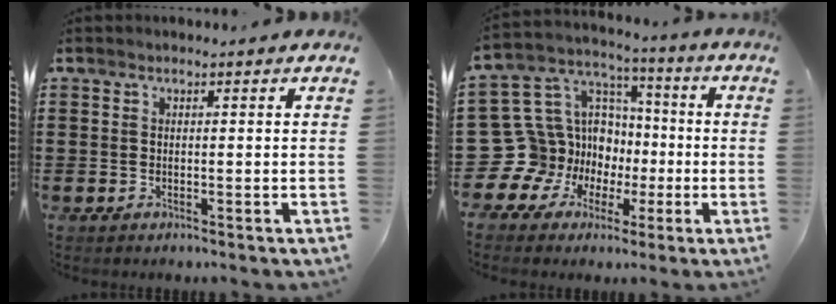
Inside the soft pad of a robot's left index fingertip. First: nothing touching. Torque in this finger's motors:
{"motor_torque": [0.97, 1.06, 0.09, -0.04]}